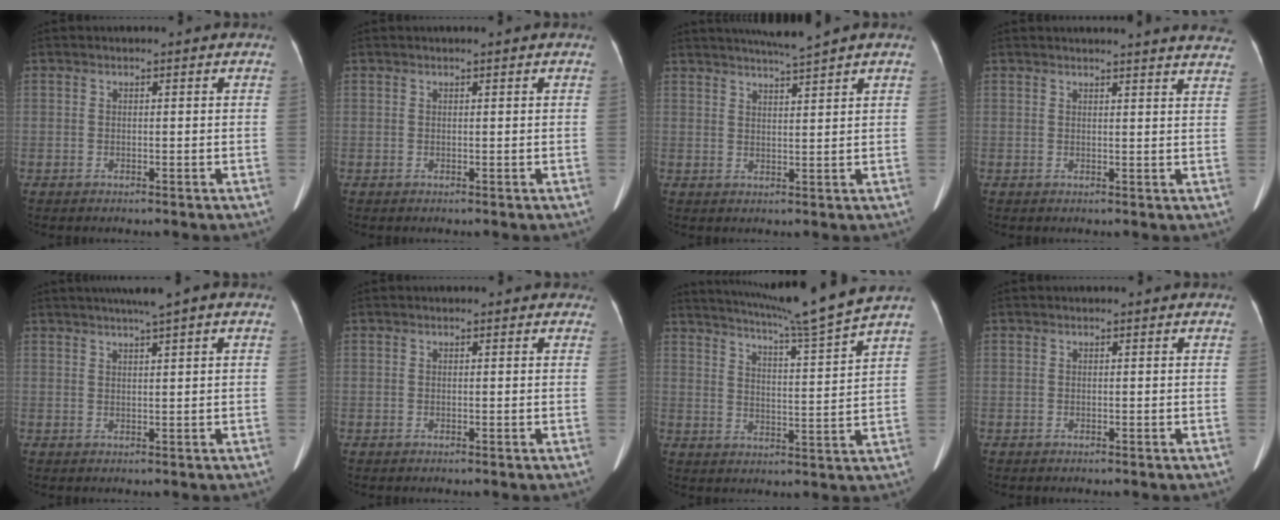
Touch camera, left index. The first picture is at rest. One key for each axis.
{"total": 0.5, "fx": 0.4, "fy": -0.1, "fz": 0.3, "tx": -0.006, "ty": 0.003, "tz": 0.010}
{"total": 4.9, "fx": 4.3, "fy": -1.2, "fz": 2.1, "tx": -0.035, "ty": 0.001, "tz": 0.074}
{"total": 14.5, "fx": 14.0, "fy": 0.5, "fz": 3.7, "tx": -0.035, "ty": -0.045, "tz": 0.139}
{"total": 5.2, "fx": 3.5, "fy": -0.4, "fz": 3.9, "tx": -0.062, "ty": 0.023, "tz": 0.056}
{"total": 1.0, "fx": 0.7, "fy": 0.7, "fz": 0.1, "tx": 0.001, "ty": 0.001, "tz": -0.004}
{"total": 13.5, "fx": 12.1, "fy": -2.9, "fz": 5.4, "tx": -0.096, "ty": -0.035, "tz": 0.178}
{"total": 0.0}